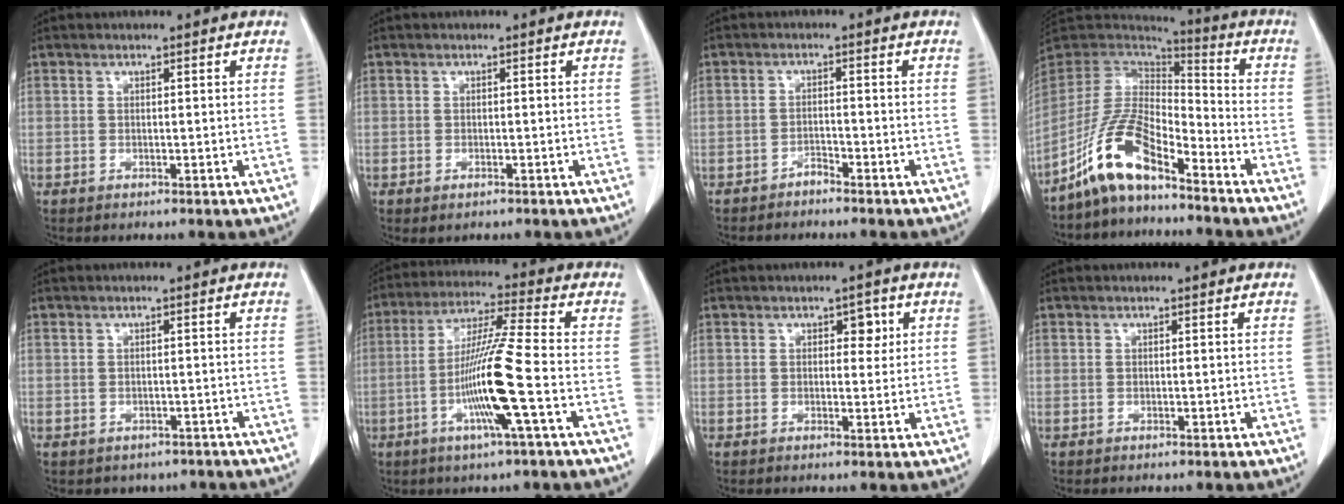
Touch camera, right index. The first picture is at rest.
{"total": 0.8, "force": [-0.4, 0.4, 0.6], "torque": [-0.013, -0.003, 0.000]}
{"total": 1.6, "force": [-1.5, 0.1, 0.4], "torque": [-0.008, -0.001, -0.025]}
{"total": 11.8, "force": [-8.2, 3.2, 7.9], "torque": [-0.177, 0.013, -0.159]}
{"total": 4.1, "force": [-3.4, 2.3, 0.6], "torque": [-0.008, 0.011, -0.037]}
{"total": 12.4, "force": [-3.5, -1.1, 11.9], "torque": [-0.232, -0.008, -0.073]}
{"total": 2.4, "force": [0.9, 1.5, 1.7], "torque": [-0.015, 0.006, 0.010]}
{"total": 0.0}